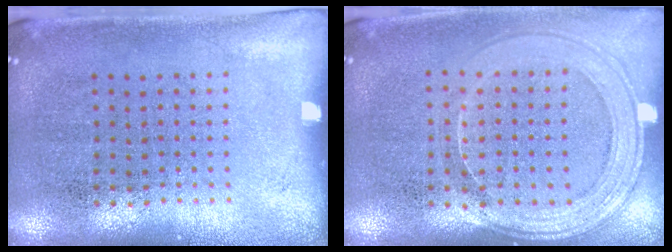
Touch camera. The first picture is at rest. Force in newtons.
{"total": 1.6, "press": 1.4, "slide": 0.7}